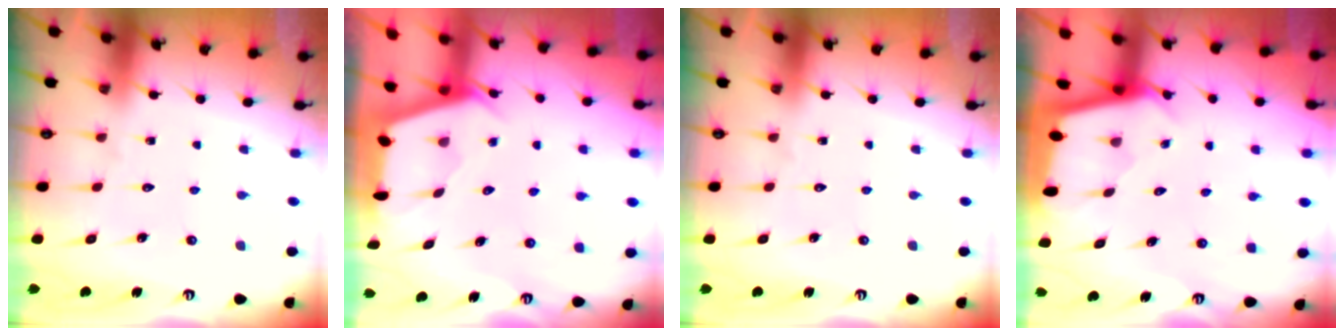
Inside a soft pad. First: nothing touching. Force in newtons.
{"total": 2.0, "press": 2.0, "slide": 0.3}
{"total": 0.0}
{"total": 2.0, "press": 2.0, "slide": 0.1}